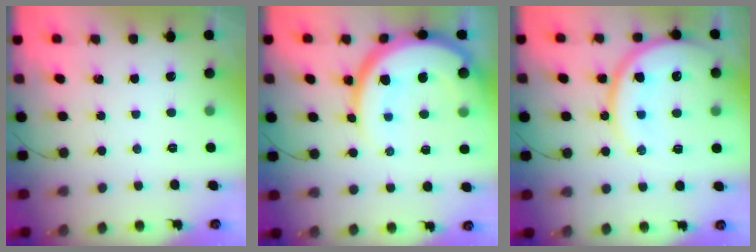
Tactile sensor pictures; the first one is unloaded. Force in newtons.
{"total": 18.0, "press": 18.0, "slide": 1.4}
{"total": 17.0, "press": 16.9, "slide": 1.8}